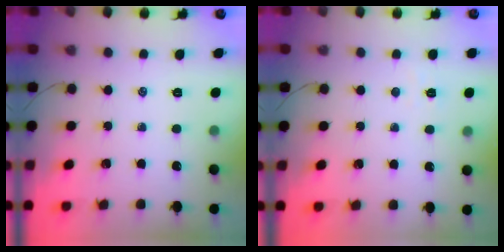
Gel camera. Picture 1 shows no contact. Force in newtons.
{"total": 1.8, "press": 1.7, "slide": 0.5}